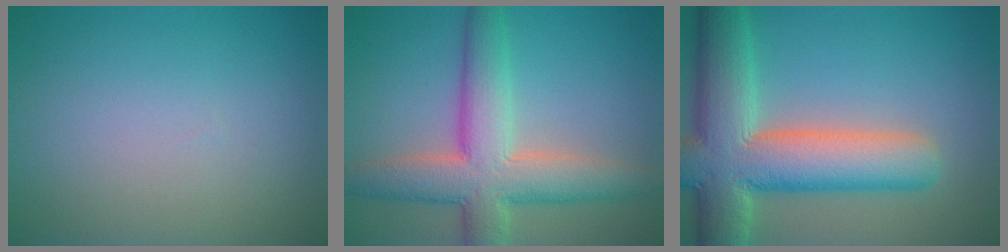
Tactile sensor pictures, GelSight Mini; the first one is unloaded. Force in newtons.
{"total": 8.1, "press": 8.0, "slide": 0.7}
{"total": 11.8, "press": 11.8, "slide": 0.9}